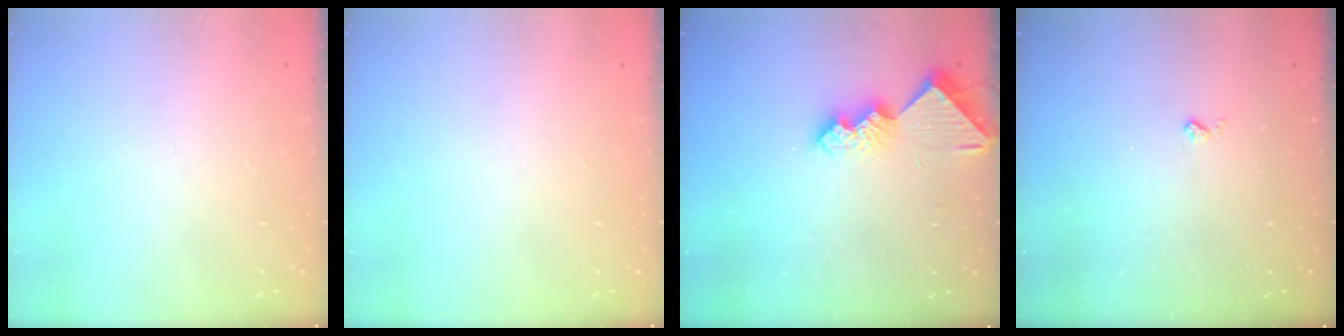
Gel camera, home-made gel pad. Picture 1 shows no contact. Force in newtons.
{"total": 0.0}
{"total": 8.4, "press": 8.4, "slide": 0.4}
{"total": 2.0, "press": 2.0, "slide": 0.4}